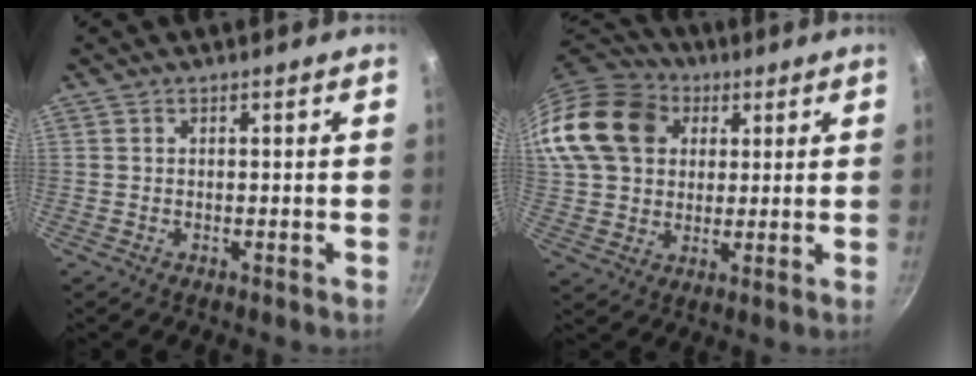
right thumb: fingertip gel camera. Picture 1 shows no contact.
{"total": 18.9, "force": [5.8, 14.8, 10.3], "torque": [-0.186, 0.018, 0.101]}